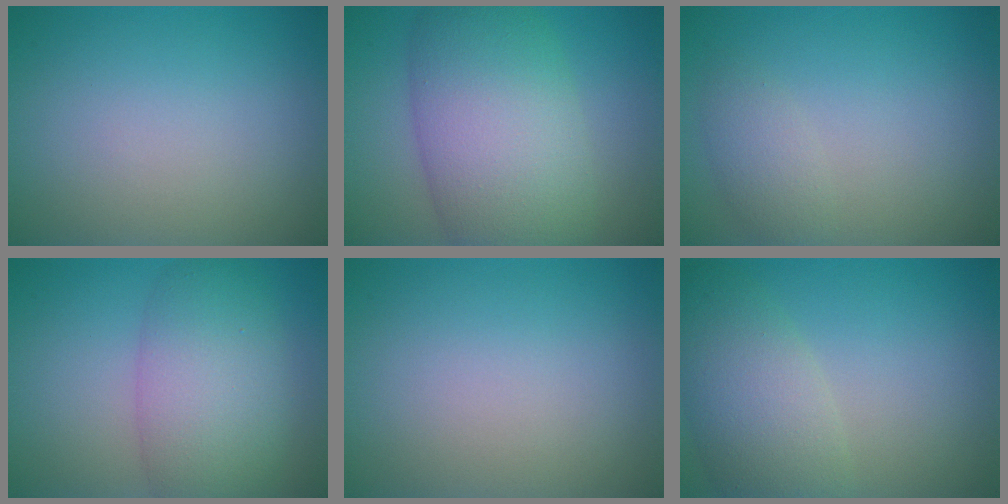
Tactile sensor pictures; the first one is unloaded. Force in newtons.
{"total": 10.4, "press": 10.4, "slide": 0.4}
{"total": 1.8, "press": 1.8, "slide": 0.1}
{"total": 7.1, "press": 7.1, "slide": 0.1}
{"total": 0.0}
{"total": 5.6, "press": 5.6, "slide": 0.5}